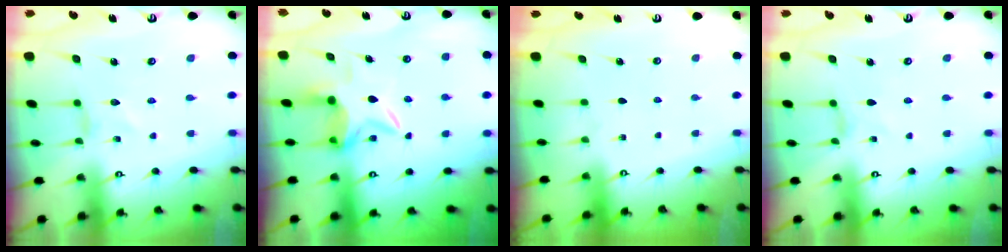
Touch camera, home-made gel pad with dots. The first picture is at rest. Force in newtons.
{"total": 7.4, "press": 7.3, "slide": 1.0}
{"total": 0.0}
{"total": 0.0}